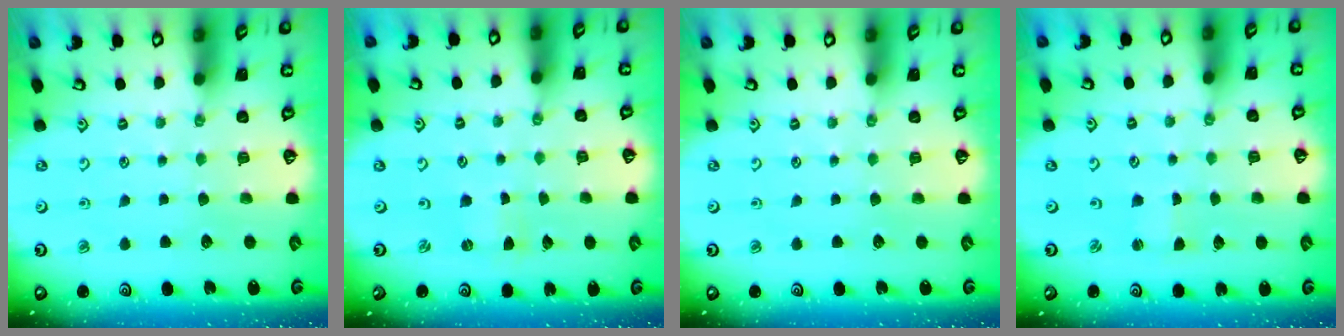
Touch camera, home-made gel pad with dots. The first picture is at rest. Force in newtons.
{"total": 0.0}
{"total": 0.0}
{"total": 0.0}